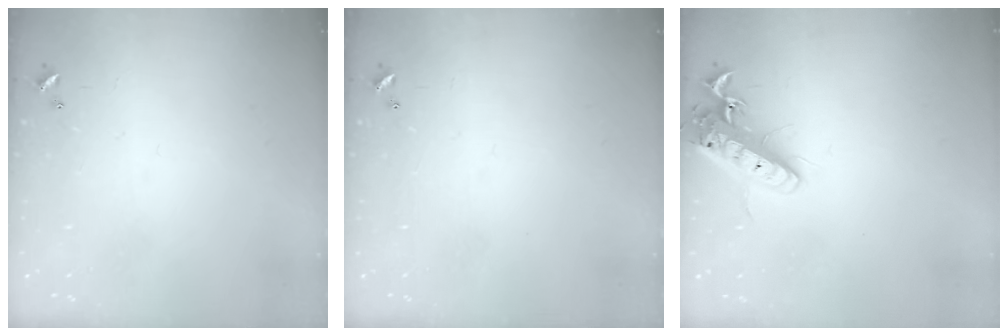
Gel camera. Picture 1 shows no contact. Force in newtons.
{"total": 0.0}
{"total": 14.8, "press": 14.6, "slide": 2.9}